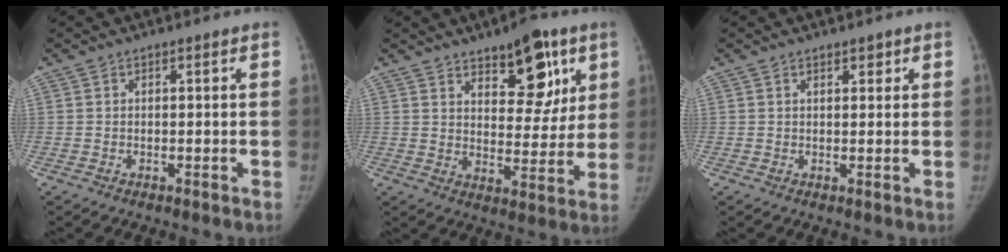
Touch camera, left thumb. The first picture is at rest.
{"total": 13.8, "force": [7.7, 6.5, 9.4], "torque": [-0.080, -0.042, 0.114]}
{"total": 1.6, "force": [1.1, 0.8, 0.9], "torque": [-0.003, -0.005, 0.014]}